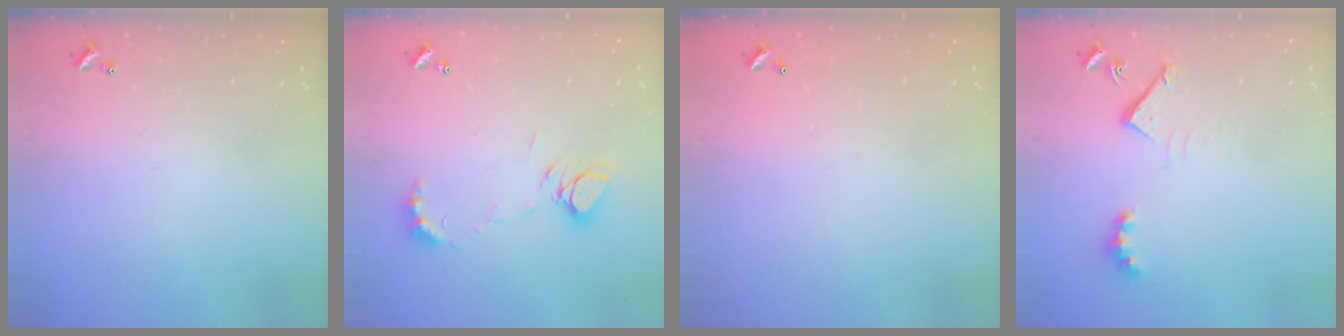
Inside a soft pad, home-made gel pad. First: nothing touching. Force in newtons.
{"total": 8.4, "press": 8.4, "slide": 1.0}
{"total": 2.9, "press": 2.9, "slide": 0.1}
{"total": 4.9, "press": 4.9, "slide": 0.7}